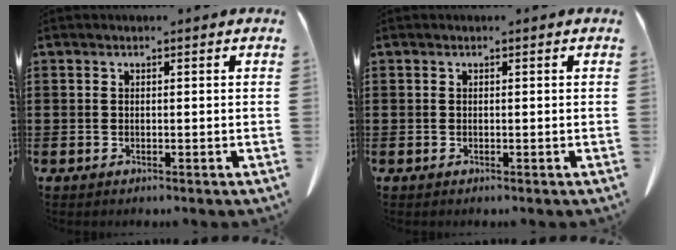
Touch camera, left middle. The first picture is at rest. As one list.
[{"total": 0.0}]